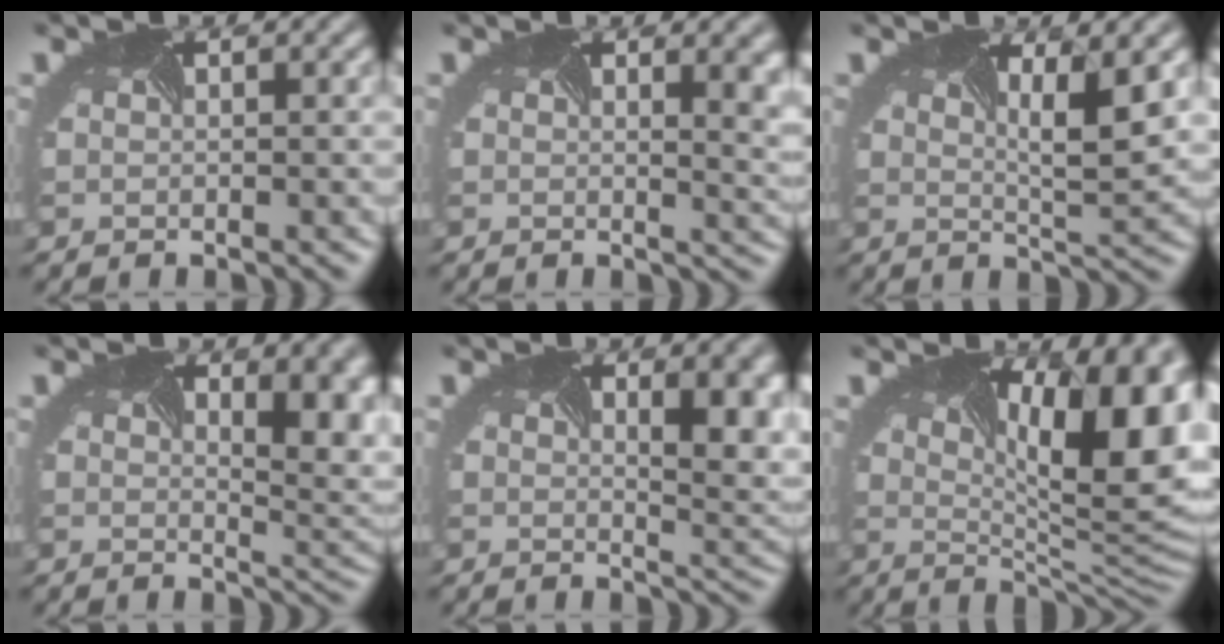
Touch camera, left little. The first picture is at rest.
{"total": 8.8, "force": [3.0, 4.7, 6.8], "torque": [-0.067, 0.020, 0.044]}
{"total": 3.8, "force": [1.1, 0.8, 3.6], "torque": [-0.042, -0.005, 0.012]}
{"total": 9.8, "force": [3.7, 4.9, 7.6], "torque": [-0.075, 0.022, 0.054]}
{"total": 8.0, "force": [2.4, 3.7, 6.7], "torque": [-0.063, 0.007, 0.034]}
{"total": 13.8, "force": [3.6, 5.3, 12.2], "torque": [-0.131, 0.011, 0.049]}